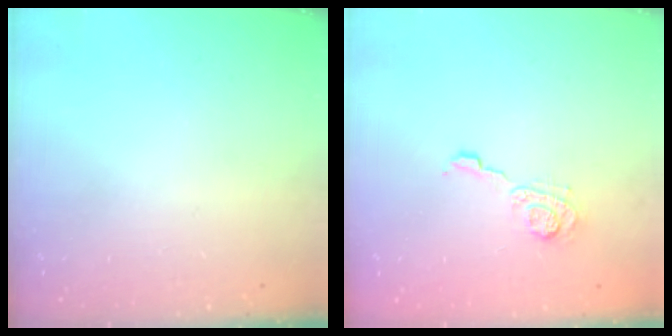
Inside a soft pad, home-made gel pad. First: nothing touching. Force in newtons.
{"total": 7.7, "press": 7.7, "slide": 1.0}